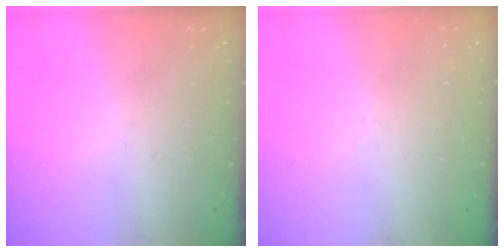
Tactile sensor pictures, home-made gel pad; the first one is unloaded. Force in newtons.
{"total": 2.0, "press": 1.9, "slide": 0.5}